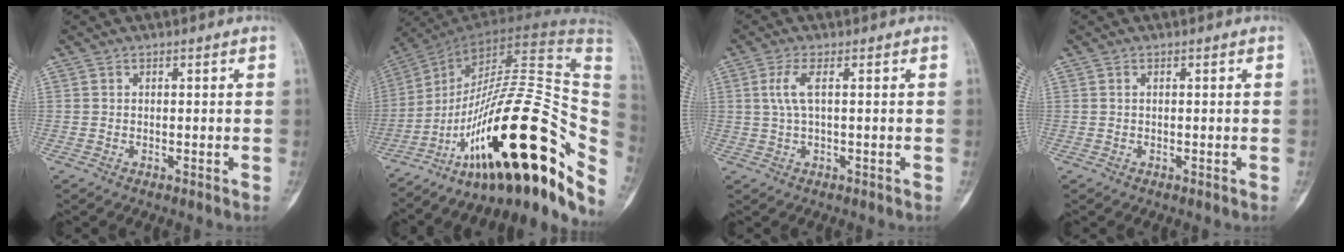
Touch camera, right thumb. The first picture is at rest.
{"total": 36.9, "force": [-13.6, 13.4, 31.6], "torque": [-0.388, 0.089, -0.209]}
{"total": 3.4, "force": [0.7, 0.7, 3.3], "torque": [-0.094, 0.008, 0.016]}
{"total": 0.0}